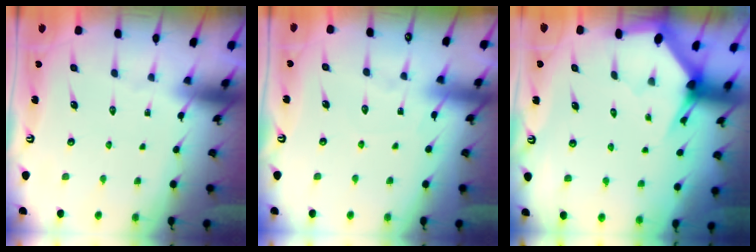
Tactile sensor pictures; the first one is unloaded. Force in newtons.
{"total": 5.1, "press": 5.0, "slide": 0.7}
{"total": 2.9, "press": 2.9, "slide": 0.1}